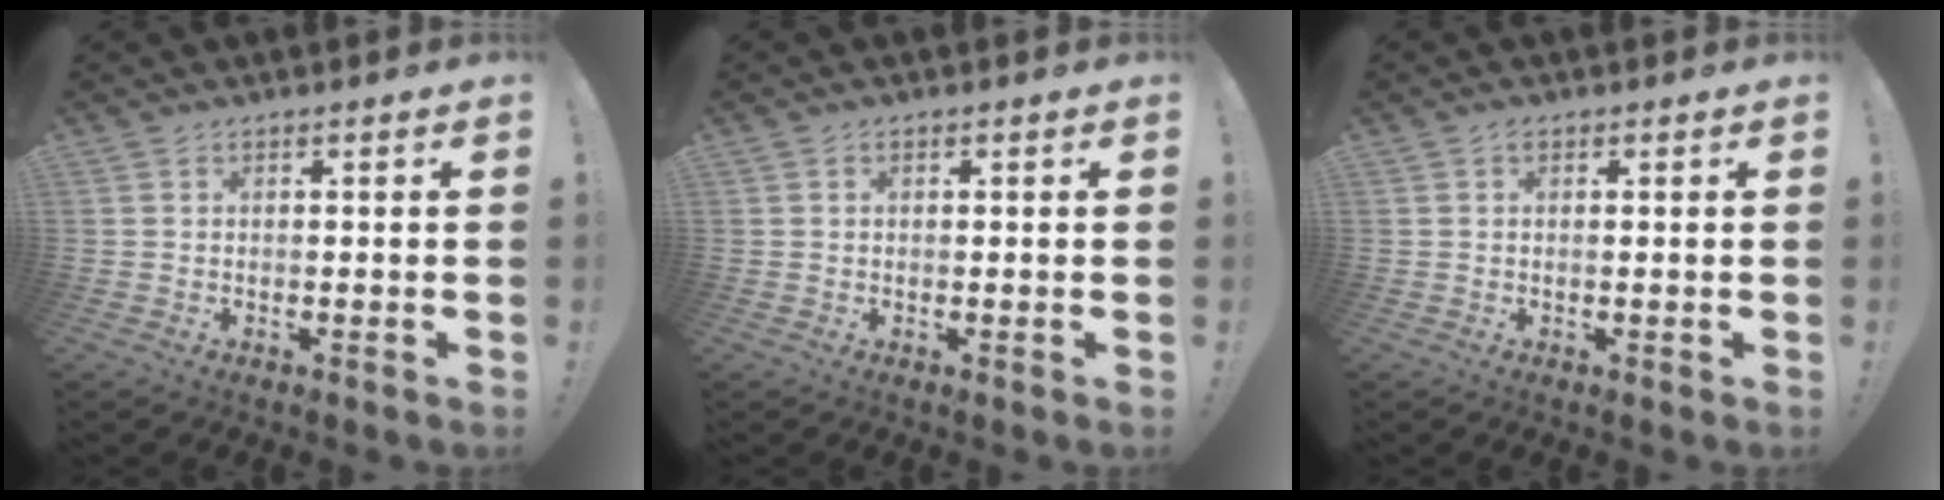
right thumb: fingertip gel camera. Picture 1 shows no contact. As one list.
[{"total": 0.6, "force": [0.2, 0.5, 0.4], "torque": [-0.005, 0.000, 0.003]}, {"total": 0.6, "force": [0.2, 0.3, 0.5], "torque": [0.002, -0.003, 0.001]}]